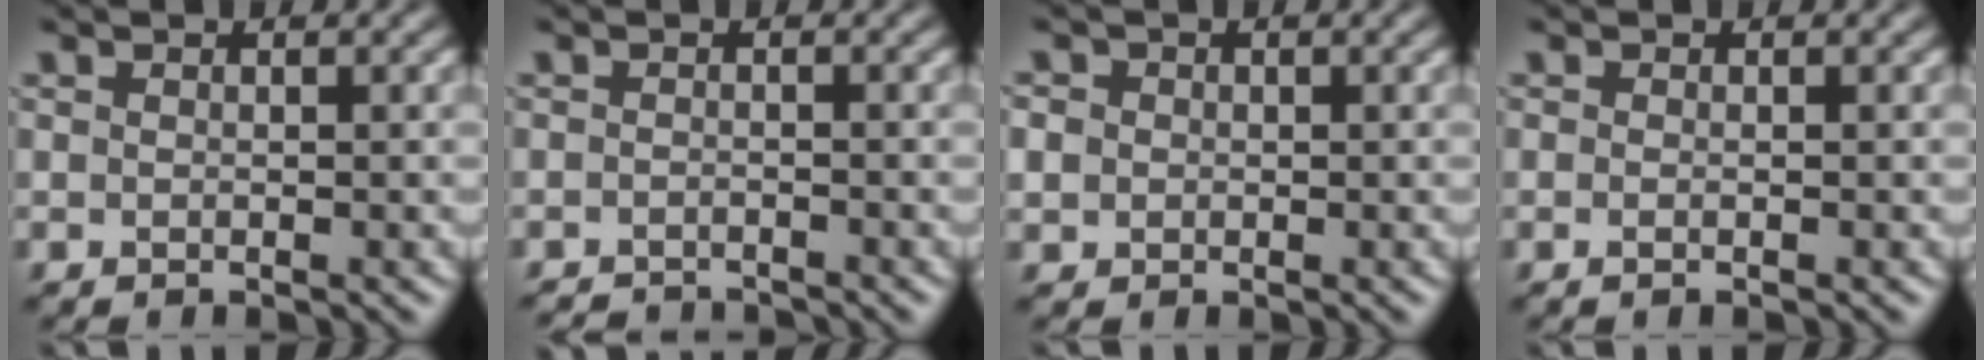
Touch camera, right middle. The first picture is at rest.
{"total": 3.0, "force": [-2.9, 0.4, 0.6], "torque": [-0.008, -0.010, -0.048]}
{"total": 2.4, "force": [0.5, 2.2, 0.7], "torque": [-0.003, 0.011, -0.007]}
{"total": 1.0, "force": [-0.1, 0.5, 0.9], "torque": [-0.006, -0.007, -0.008]}